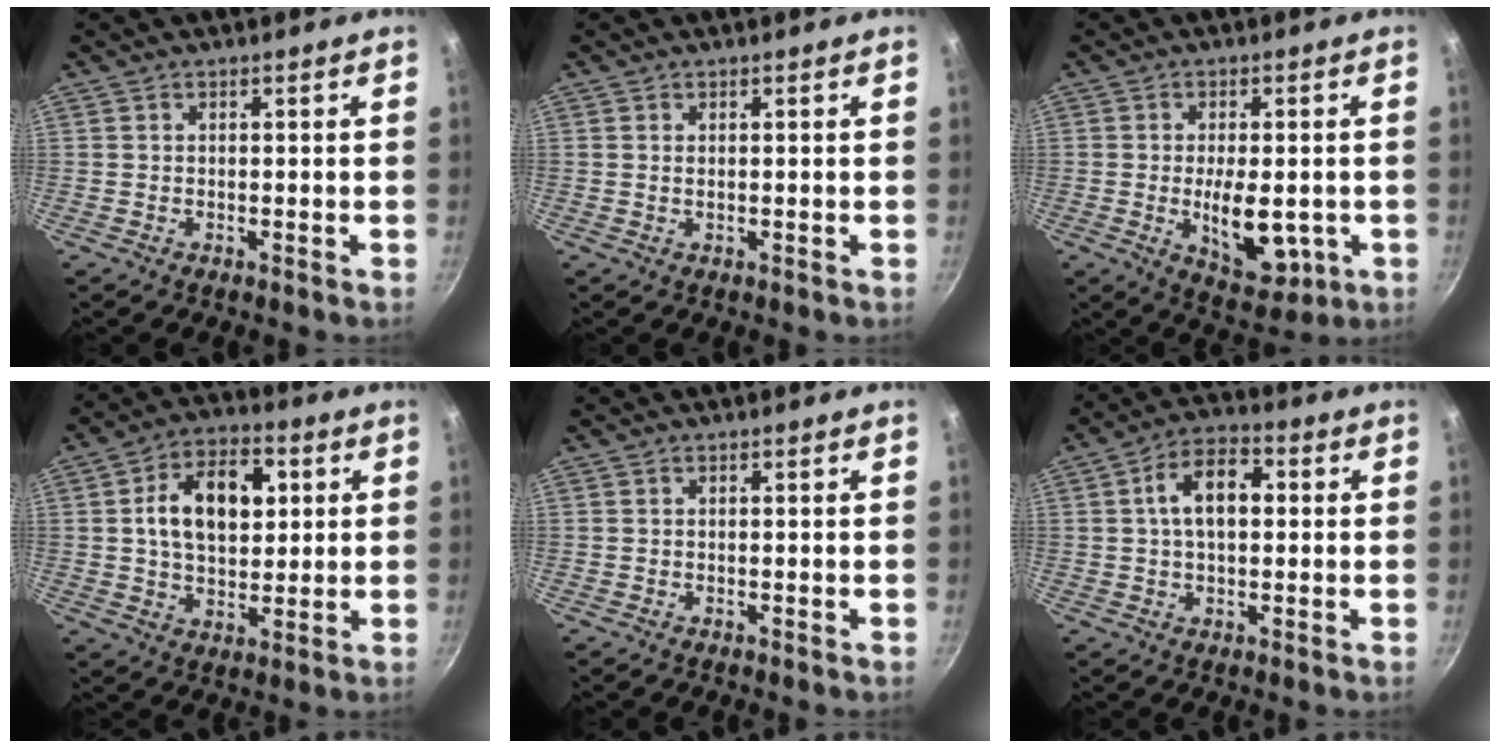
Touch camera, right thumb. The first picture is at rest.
{"total": 0.6, "force": [0.2, 0.2, 0.5], "torque": [-0.010, 0.000, 0.006]}
{"total": 10.5, "force": [-1.9, 5.2, 8.9], "torque": [-0.120, -0.009, -0.015]}
{"total": 14.2, "force": [2.9, 8.8, 10.7], "torque": [-0.152, 0.005, 0.043]}
{"total": 0.0}
{"total": 9.6, "force": [1.4, 5.6, 7.7], "torque": [-0.124, 0.022, 0.019]}